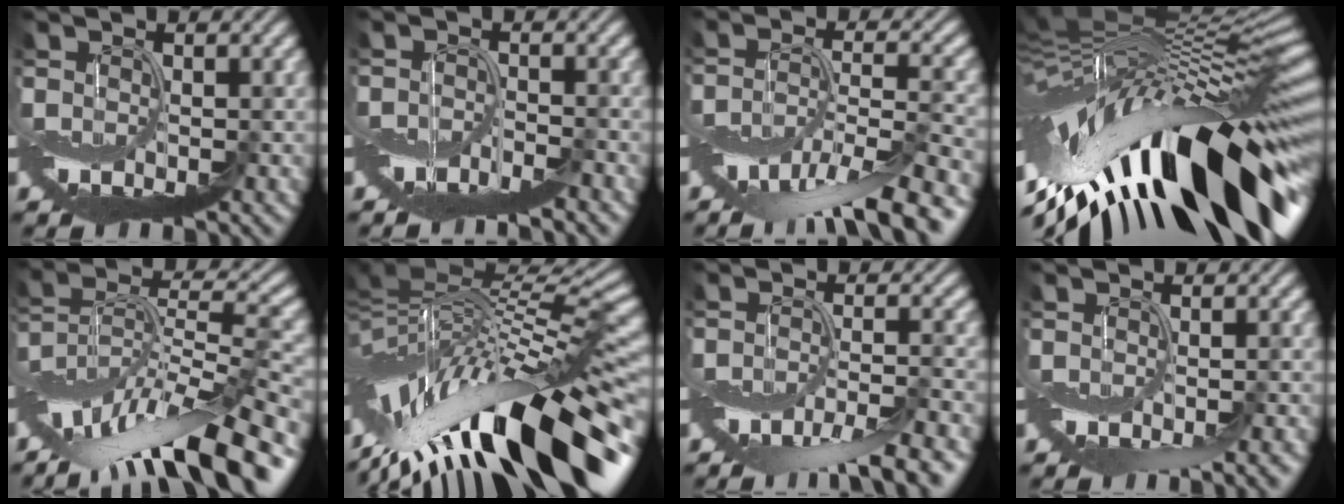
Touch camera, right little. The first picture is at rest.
{"total": 3.7, "force": [-3.3, 0.2, 1.6], "torque": [-0.023, -0.003, -0.064]}
{"total": 9.5, "force": [-6.4, 2.5, 6.6], "torque": [-0.121, -0.012, -0.112]}
{"total": 17.2, "force": [-5.5, 6.3, 15.1], "torque": [-0.233, 0.004, -0.094]}
{"total": 14.3, "force": [-8.6, 4.6, 10.5], "torque": [-0.198, 0.015, -0.143]}
{"total": 15.5, "force": [-7.2, 5.7, 12.5], "torque": [-0.221, 0.007, -0.119]}
{"total": 6.4, "force": [-4.4, 1.0, 4.5], "torque": [-0.072, -0.011, -0.076]}
{"total": 2.8, "force": [-2.0, 0.2, 2.0], "torque": [-0.022, -0.010, -0.024]}